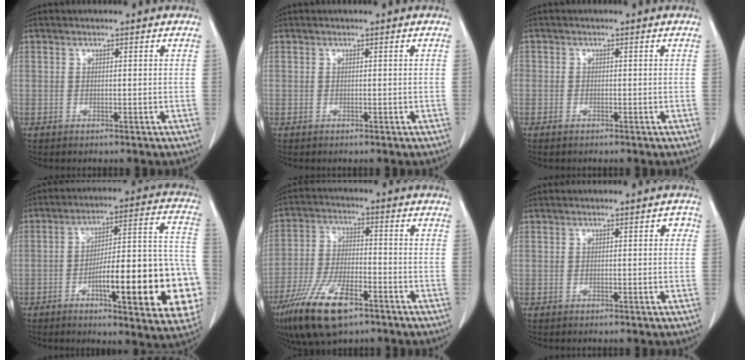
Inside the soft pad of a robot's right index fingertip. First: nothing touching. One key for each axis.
{"total": 0.0}
{"total": 1.3, "fx": -0.8, "fy": 0.8, "fz": 0.6, "tx": -0.011, "ty": 0.001, "tz": -0.015}
{"total": 23.1, "fx": -7.1, "fy": 4.6, "fz": 21.5, "tx": -0.224, "ty": 0.026, "tz": -0.088}
{"total": 13.0, "fx": -8.0, "fy": 4.1, "fz": 9.4, "tx": -0.189, "ty": -0.018, "tz": -0.144}
{"total": 1.7, "fx": 0.1, "fy": 0.9, "fz": 1.5, "tx": -0.012, "ty": 0.013, "tz": -0.004}